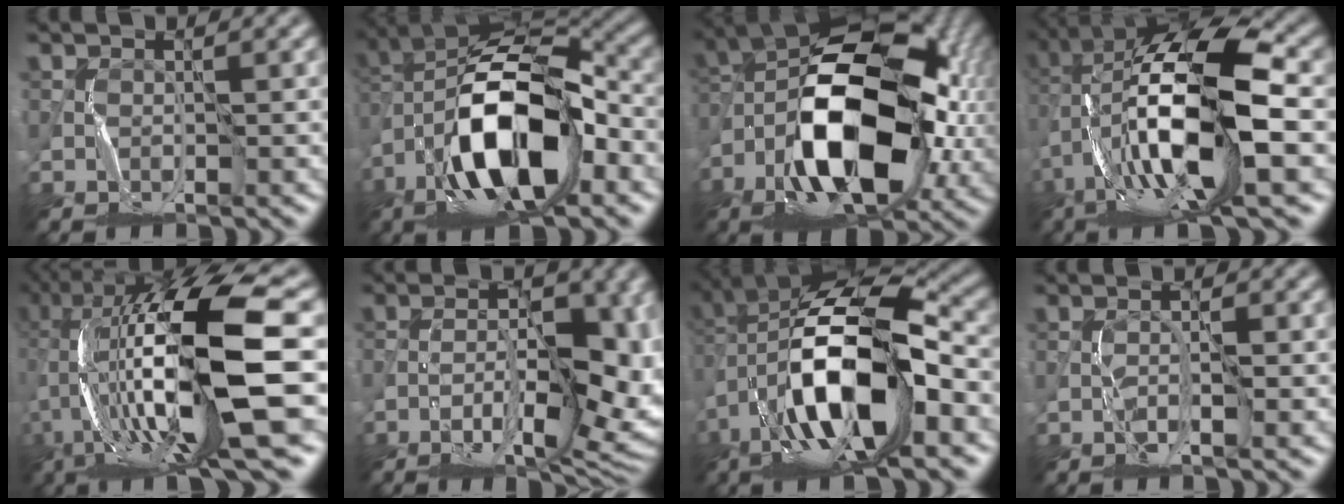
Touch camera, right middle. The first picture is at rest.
{"total": 13.4, "force": [-4.1, 5.9, 11.3], "torque": [-0.200, 0.013, -0.075]}
{"total": 15.2, "force": [-3.5, 8.5, 12.2], "torque": [-0.198, 0.010, -0.073]}
{"total": 15.2, "force": [-1.7, 5.1, 14.2], "torque": [-0.269, 0.029, -0.032]}
{"total": 17.3, "force": [0.3, 4.3, 16.7], "torque": [-0.310, 0.022, 0.017]}
{"total": 13.8, "force": [-4.9, 6.0, 11.5], "torque": [-0.159, 0.001, -0.052]}
{"total": 14.6, "force": [-3.7, 5.8, 12.8], "torque": [-0.230, 0.016, -0.070]}
{"total": 1.6, "force": [-0.7, 0.2, 1.5], "torque": [-0.029, 0.001, -0.015]}